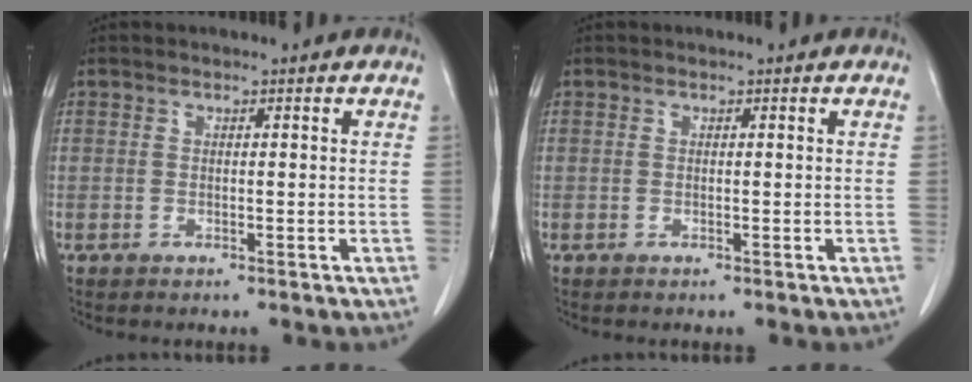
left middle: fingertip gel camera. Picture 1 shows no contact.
{"total": 0.0}